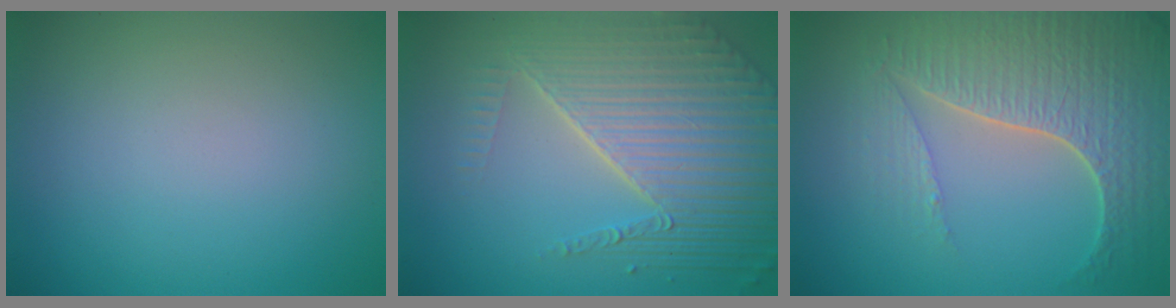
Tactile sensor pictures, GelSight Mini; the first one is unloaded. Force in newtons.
{"total": 8.9, "press": 5.8, "slide": 6.7}
{"total": 6.6, "press": 5.1, "slide": 4.2}